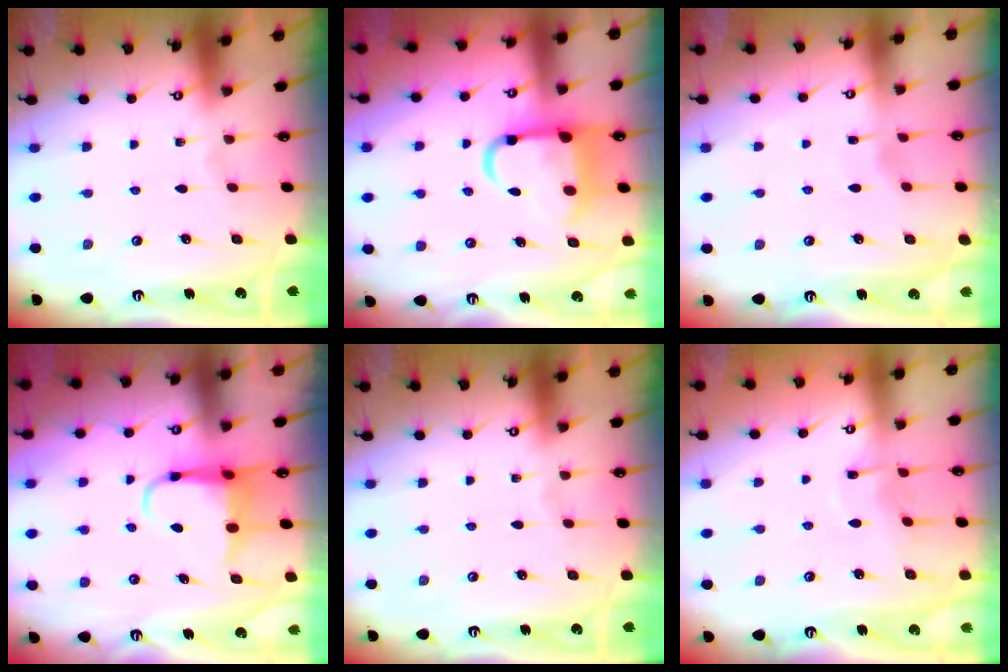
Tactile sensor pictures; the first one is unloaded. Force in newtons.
{"total": 10.5, "press": 10.4, "slide": 1.2}
{"total": 2.0, "press": 2.0, "slide": 0.3}
{"total": 6.1, "press": 6.0, "slide": 0.9}
{"total": 0.0}
{"total": 3.4, "press": 3.4, "slide": 0.3}